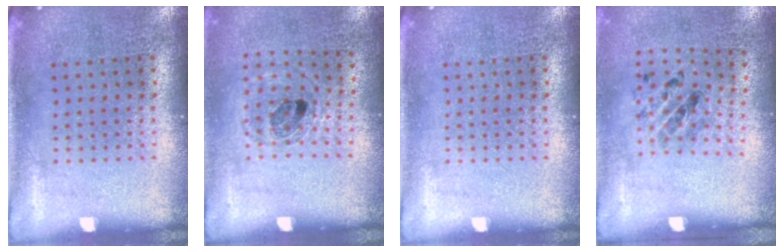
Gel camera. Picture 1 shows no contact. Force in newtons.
{"total": 0.8, "press": 0.8, "slide": 0.3}
{"total": 0.0}
{"total": 1.3, "press": 0.6, "slide": 1.2}